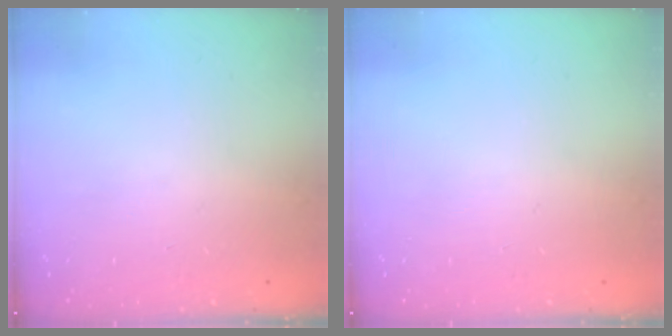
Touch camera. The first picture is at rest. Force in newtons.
{"total": 0.0}